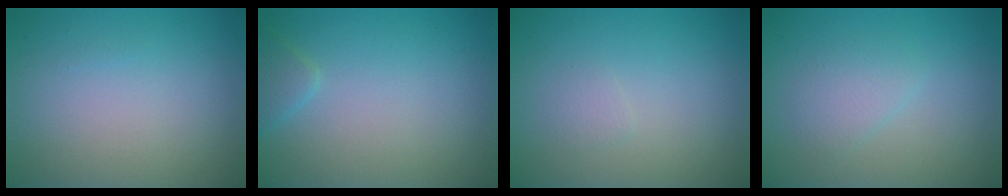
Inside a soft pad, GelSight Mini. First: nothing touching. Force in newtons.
{"total": 1.3, "press": 1.3, "slide": 0.0}
{"total": 0.7, "press": 0.7, "slide": 0.0}
{"total": 1.8, "press": 1.8, "slide": 0.1}